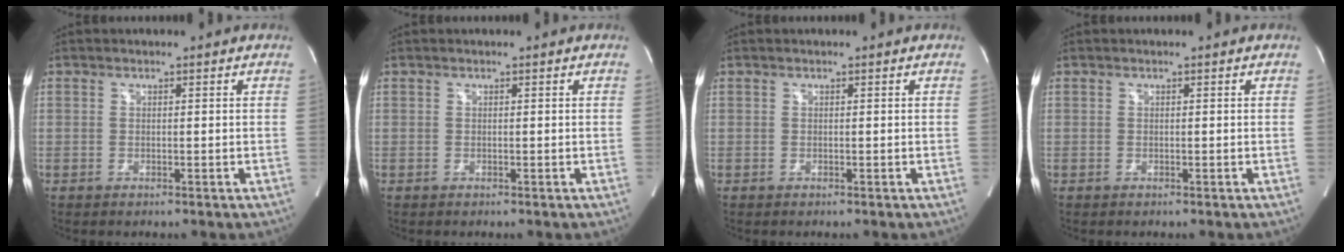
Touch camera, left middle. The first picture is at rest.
{"total": 0.0}
{"total": 0.0}
{"total": 0.0}